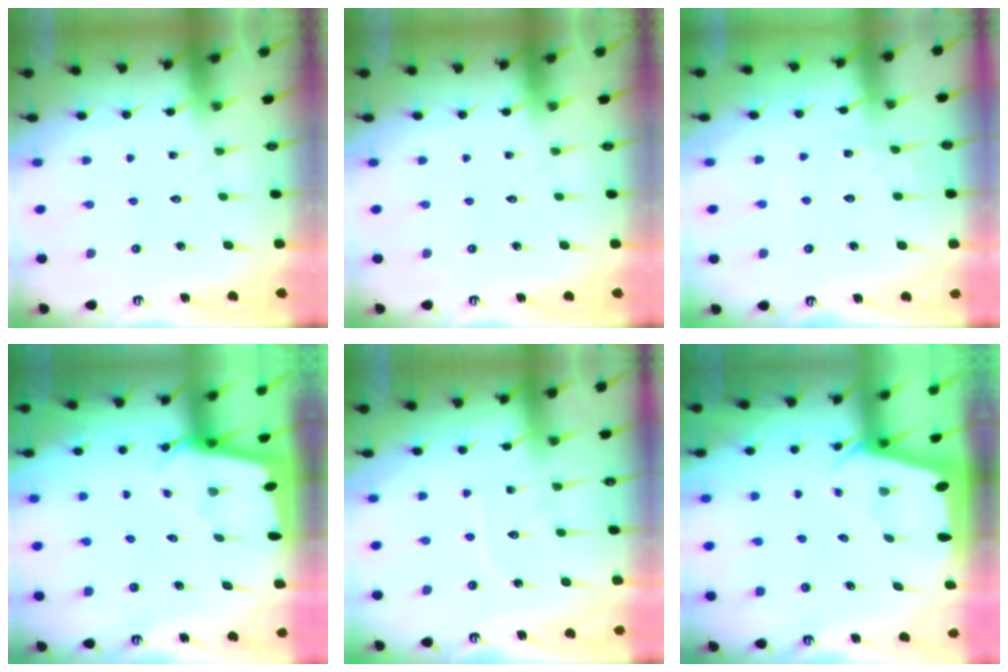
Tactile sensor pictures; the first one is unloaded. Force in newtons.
{"total": 0.0}
{"total": 2.3, "press": 2.3, "slide": 0.3}
{"total": 2.1, "press": 2.1, "slide": 0.3}
{"total": 5.5, "press": 5.5, "slide": 0.6}
{"total": 1.9, "press": 1.9, "slide": 0.3}